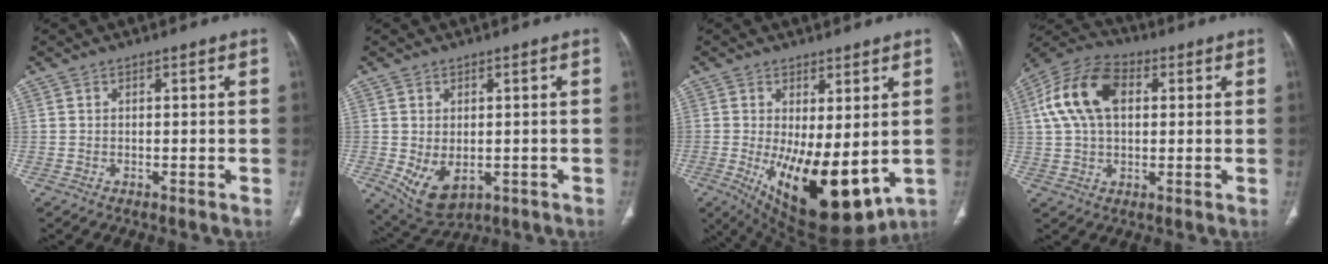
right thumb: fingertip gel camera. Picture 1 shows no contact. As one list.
[{"total": 7.5, "force": [-1.4, 4.8, 5.7], "torque": [-0.094, -0.009, -0.002]}, {"total": 17.2, "force": [-2.5, 7.3, 15.4], "torque": [-0.242, -0.034, -0.011]}, {"total": 14.2, "force": [3.3, 8.9, 10.5], "torque": [-0.202, 0.025, 0.053]}]